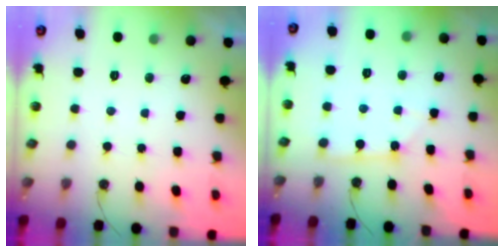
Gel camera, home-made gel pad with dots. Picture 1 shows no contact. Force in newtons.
{"total": 2.5, "press": 2.5, "slide": 0.2}